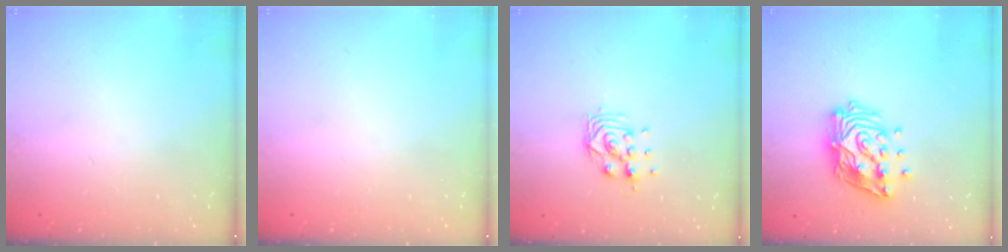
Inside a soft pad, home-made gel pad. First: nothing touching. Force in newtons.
{"total": 0.0}
{"total": 7.8, "press": 7.8, "slide": 0.6}
{"total": 17.9, "press": 17.8, "slide": 2.1}